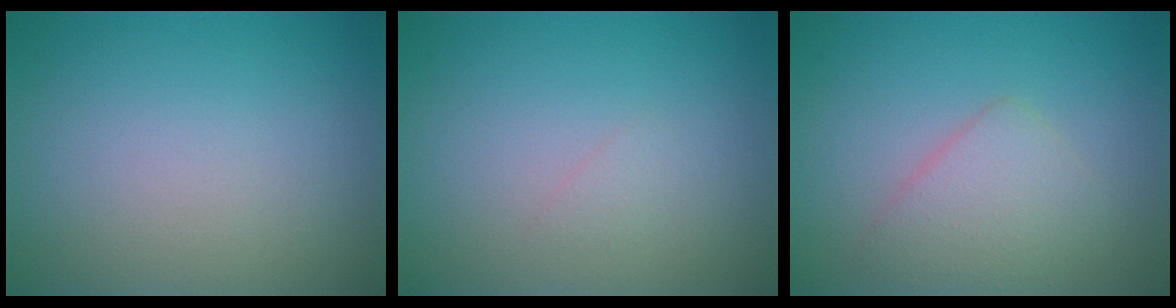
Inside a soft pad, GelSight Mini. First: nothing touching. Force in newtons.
{"total": 0.6, "press": 0.6, "slide": 0.0}
{"total": 2.8, "press": 2.8, "slide": 0.1}